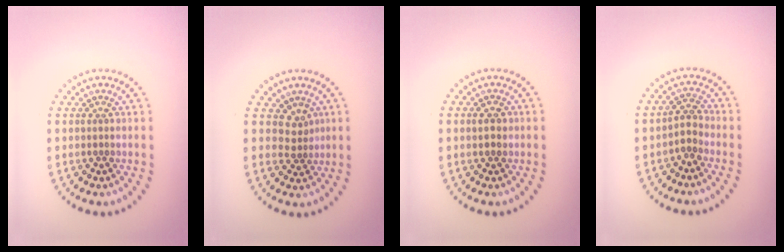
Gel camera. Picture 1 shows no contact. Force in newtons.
{"total": 1.8, "press": 1.1, "slide": 1.4}
{"total": 1.4, "press": 1.4, "slide": 0.1}
{"total": 1.7, "press": 1.3, "slide": 1.0}